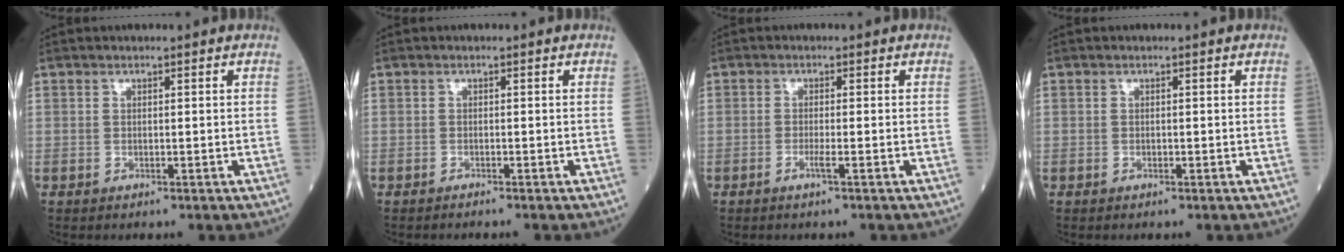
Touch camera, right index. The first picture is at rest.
{"total": 1.3, "force": [-1.1, -0.2, 0.6], "torque": [-0.007, 0.002, -0.014]}
{"total": 1.6, "force": [-0.8, -0.3, 1.3], "torque": [-0.024, -0.003, -0.019]}
{"total": 0.0}